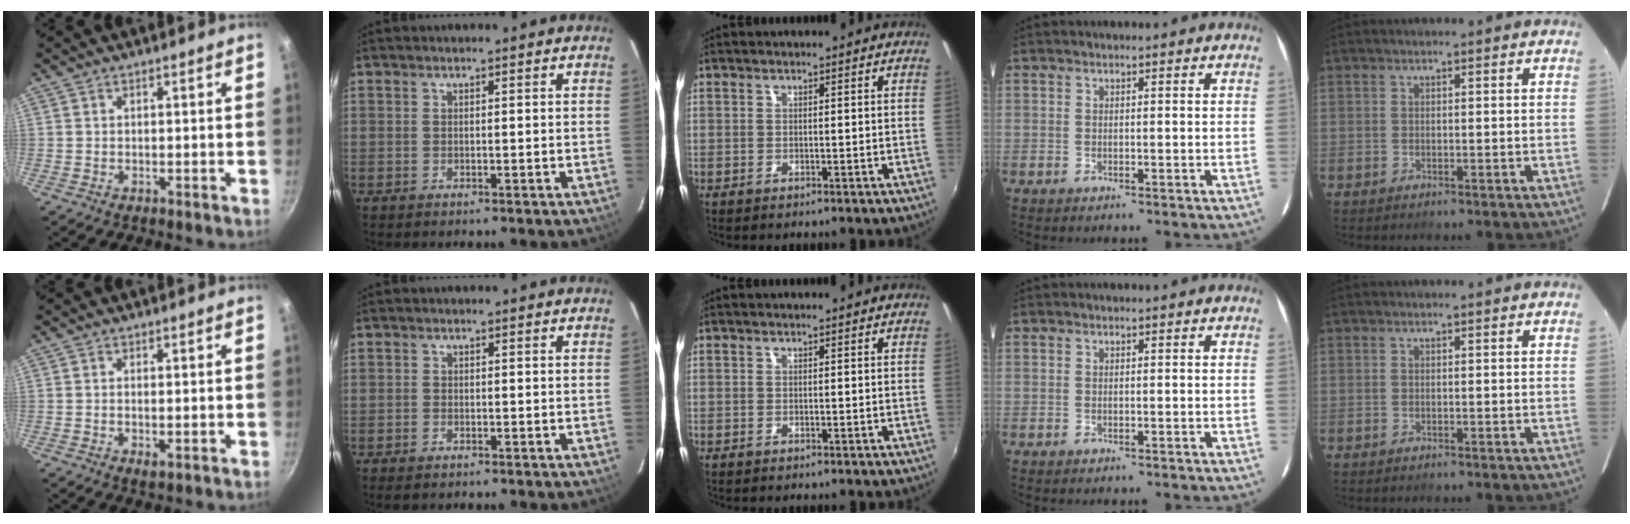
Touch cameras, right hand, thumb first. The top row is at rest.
{"thumb": {"total": 1.8, "force": [-0.3, 0.7, 1.7], "torque": [-0.031, -0.005, -0.005]}, "index": {"total": 1.4, "force": [-1.0, 0.7, 0.6], "torque": [-0.015, -0.002, -0.020]}}